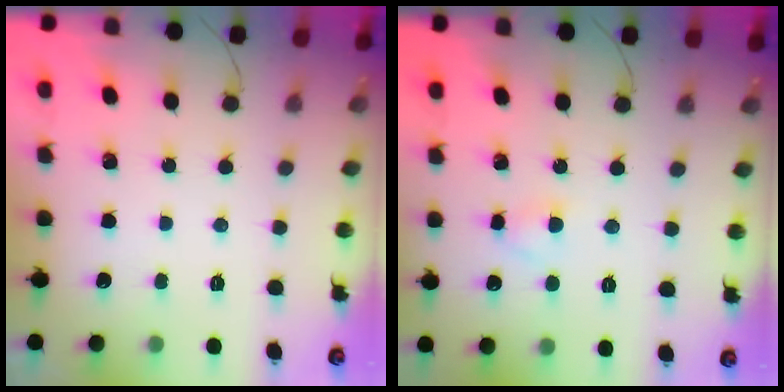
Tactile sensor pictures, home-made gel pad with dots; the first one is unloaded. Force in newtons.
{"total": 2.3, "press": 2.1, "slide": 1.0}